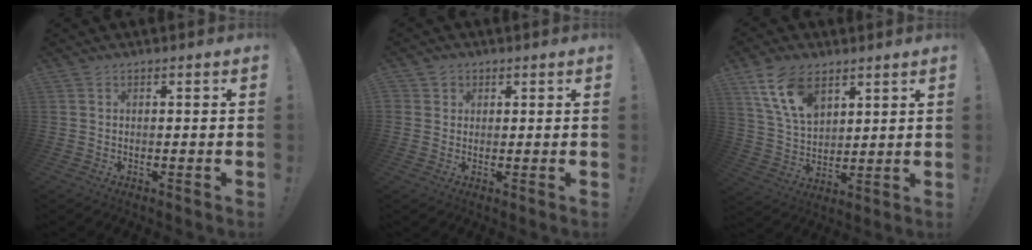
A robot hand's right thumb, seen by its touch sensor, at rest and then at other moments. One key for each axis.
{"total": 2.4, "fx": 0.9, "fy": 2.2, "fz": 0.4, "tx": 0.000, "ty": -0.006, "tz": 0.014}
{"total": 13.9, "fx": 7.8, "fy": 8.0, "fz": 8.2, "tx": -0.157, "ty": -0.026, "tz": 0.150}